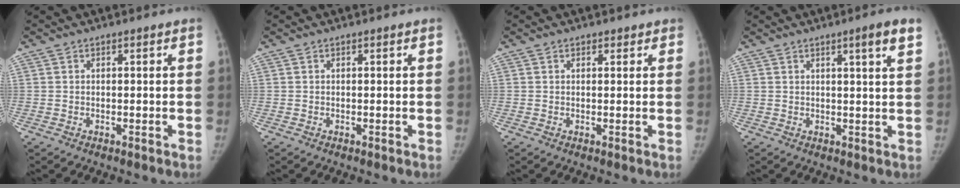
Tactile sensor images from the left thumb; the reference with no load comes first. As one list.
[{"total": 0.0}, {"total": 1.2, "force": [0.9, 0.8, 0.2], "torque": [0.013, -0.005, 0.007]}, {"total": 4.5, "force": [2.5, 0.0, 3.7], "torque": [-0.048, -0.014, 0.034]}]